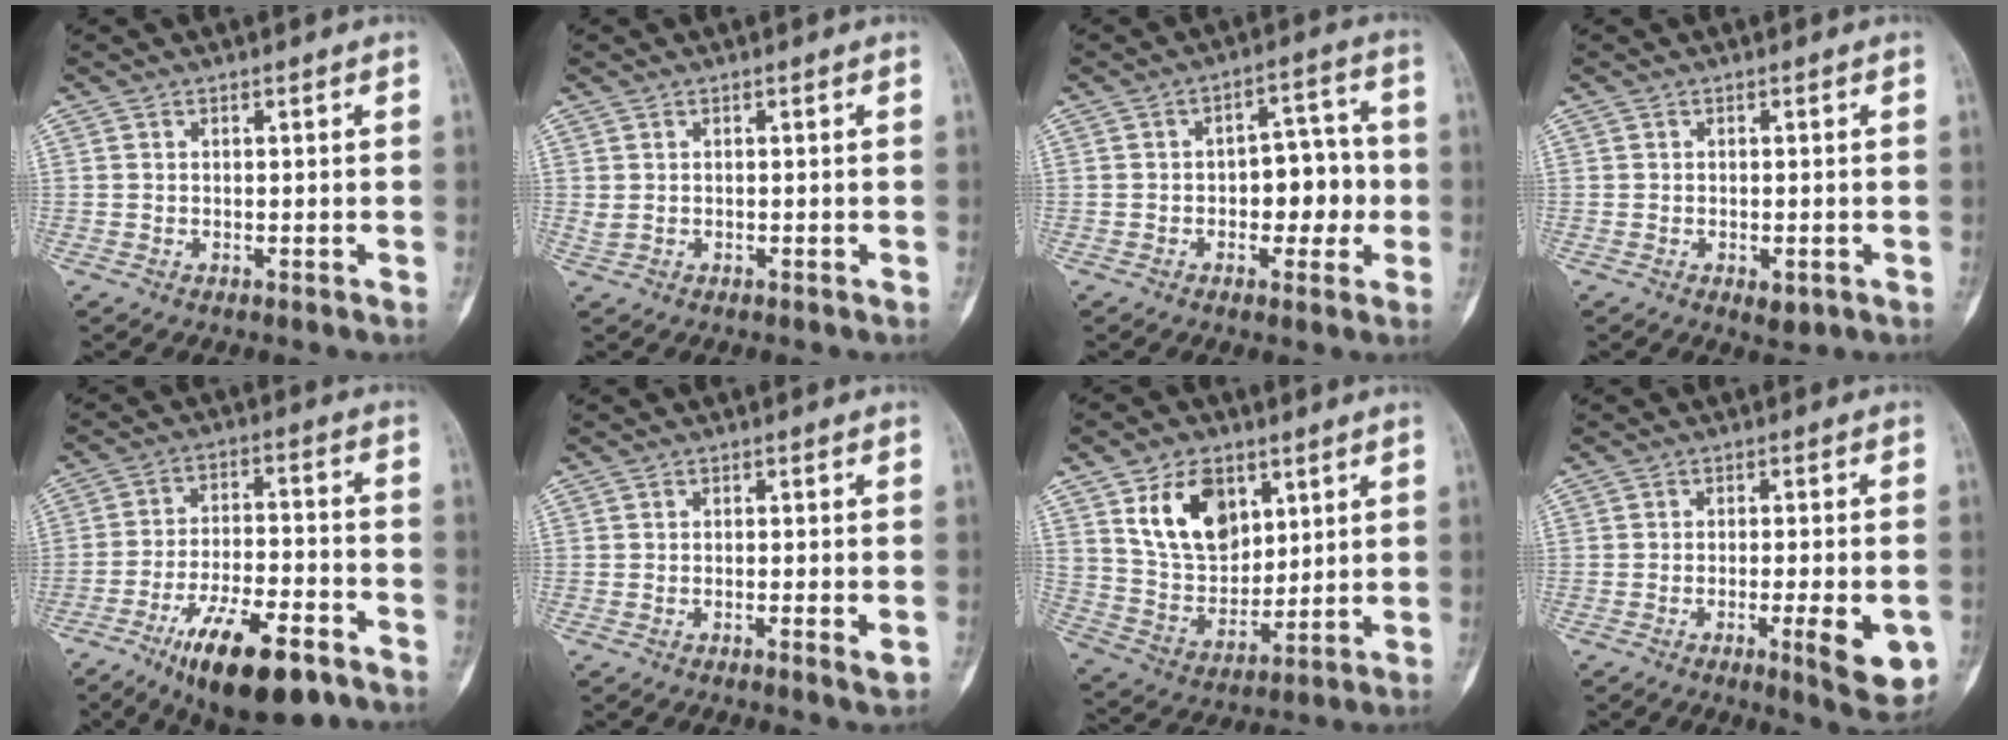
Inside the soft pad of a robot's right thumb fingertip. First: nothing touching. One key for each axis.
{"total": 0.8, "fx": 0.0, "fy": 0.5, "fz": 0.6, "tx": -0.017, "ty": 0.003, "tz": 0.004}
{"total": 9.0, "fx": -1.3, "fy": 5.5, "fz": 6.9, "tx": -0.052, "ty": 0.033, "tz": -0.022}
{"total": 2.4, "fx": -0.9, "fy": 1.2, "fz": 1.9, "tx": -0.017, "ty": 0.000, "tz": -0.006}
{"total": 16.6, "fx": -10.0, "fy": 5.6, "fz": 12.1, "tx": -0.194, "ty": 0.053, "tz": -0.160}
{"total": 2.4, "fx": -1.0, "fy": 0.3, "fz": 2.2, "tx": -0.039, "ty": -0.003, "tz": -0.017}
{"total": 14.0, "fx": 6.3, "fy": 9.4, "fz": 8.3, "tx": -0.105, "ty": -0.032, "tz": 0.130}
{"total": 9.4, "fx": -3.3, "fy": 2.1, "fz": 8.5, "tx": -0.107, "ty": -0.002, "tz": -0.042}